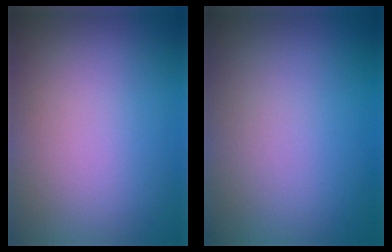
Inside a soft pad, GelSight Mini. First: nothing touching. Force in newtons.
{"total": 0.0}